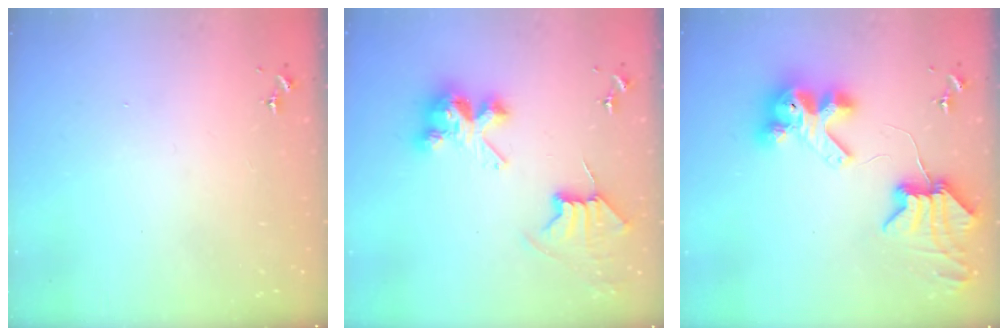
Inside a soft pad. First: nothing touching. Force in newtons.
{"total": 8.5, "press": 8.5, "slide": 0.7}
{"total": 9.6, "press": 9.6, "slide": 1.3}